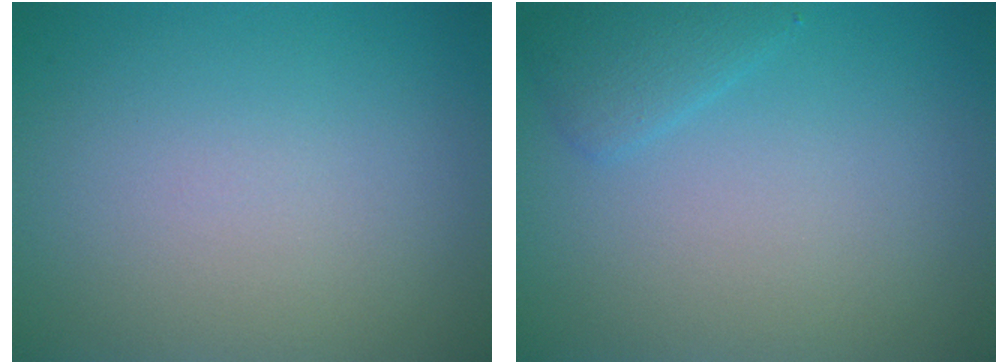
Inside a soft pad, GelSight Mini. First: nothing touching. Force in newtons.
{"total": 1.7, "press": 1.7, "slide": 0.1}